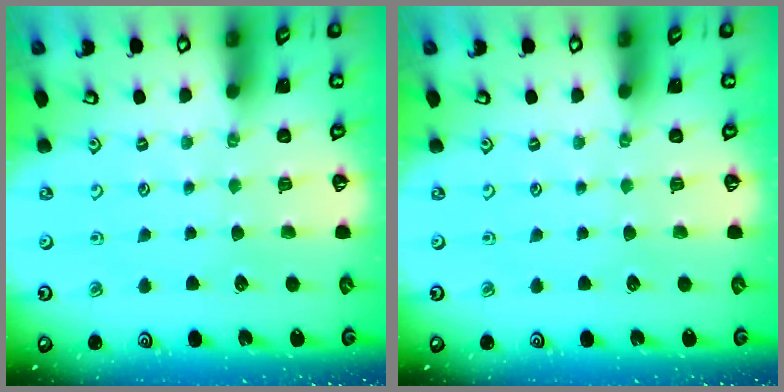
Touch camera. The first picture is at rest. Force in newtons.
{"total": 0.0}